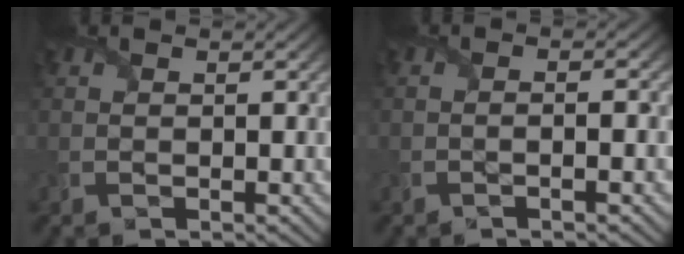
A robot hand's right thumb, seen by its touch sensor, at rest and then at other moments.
{"total": 1.7, "force": [-1.1, -0.5, 1.3], "torque": [-0.021, 0.004, -0.020]}